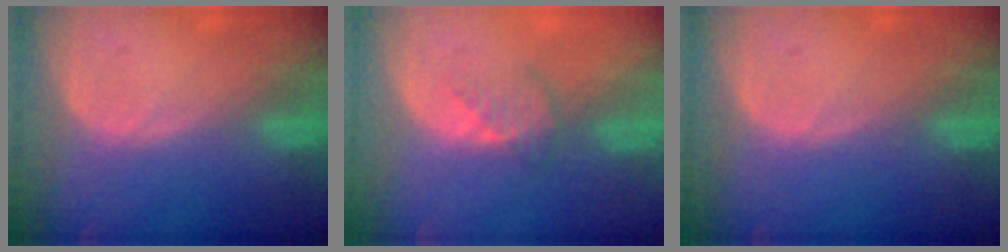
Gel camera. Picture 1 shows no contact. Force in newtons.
{"total": 2.5, "press": 2.5, "slide": 0.4}
{"total": 0.0}